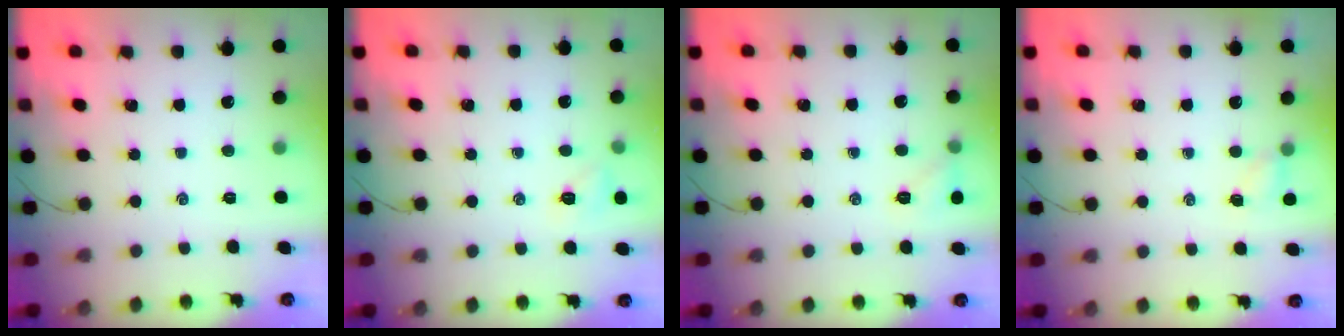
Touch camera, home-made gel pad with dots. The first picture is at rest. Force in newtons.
{"total": 5.1, "press": 4.8, "slide": 1.5}
{"total": 5.9, "press": 5.7, "slide": 1.5}
{"total": 2.7, "press": 2.5, "slide": 0.8}